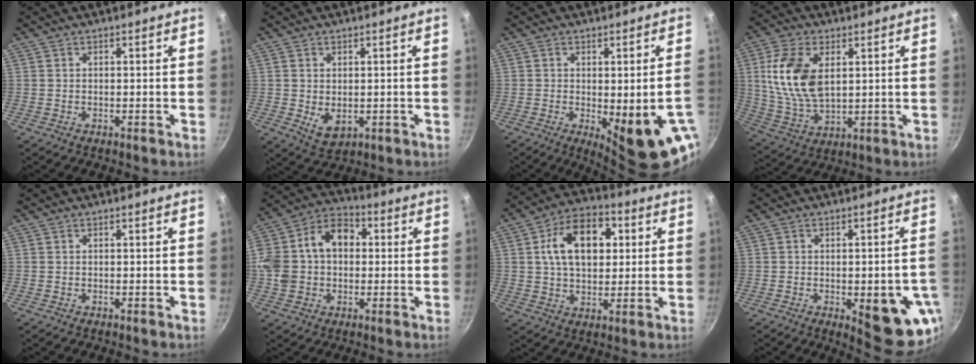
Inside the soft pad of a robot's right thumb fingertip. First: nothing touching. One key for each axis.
{"total": 4.5, "fx": -0.1, "fy": 3.1, "fz": 3.3, "tx": -0.053, "ty": -0.015, "tz": 0.007}
{"total": 12.9, "fx": -3.8, "fy": 3.5, "fz": 11.9, "tx": -0.131, "ty": -0.005, "tz": -0.037}
{"total": 14.1, "fx": 3.3, "fy": 8.1, "fz": 11.0, "tx": -0.206, "ty": -0.014, "tz": 0.072}
{"total": 0.0}
{"total": 15.4, "fx": 1.4, "fy": 11.5, "fz": 10.2, "tx": -0.166, "ty": 0.039, "tz": 0.008}
{"total": 15.0, "fx": 3.5, "fy": 9.8, "fz": 10.8, "tx": -0.143, "ty": 0.011, "tz": 0.047}
{"total": 14.2, "fx": -4.0, "fy": 5.0, "fz": 12.7, "tx": -0.116, "ty": 0.005, "tz": -0.043}